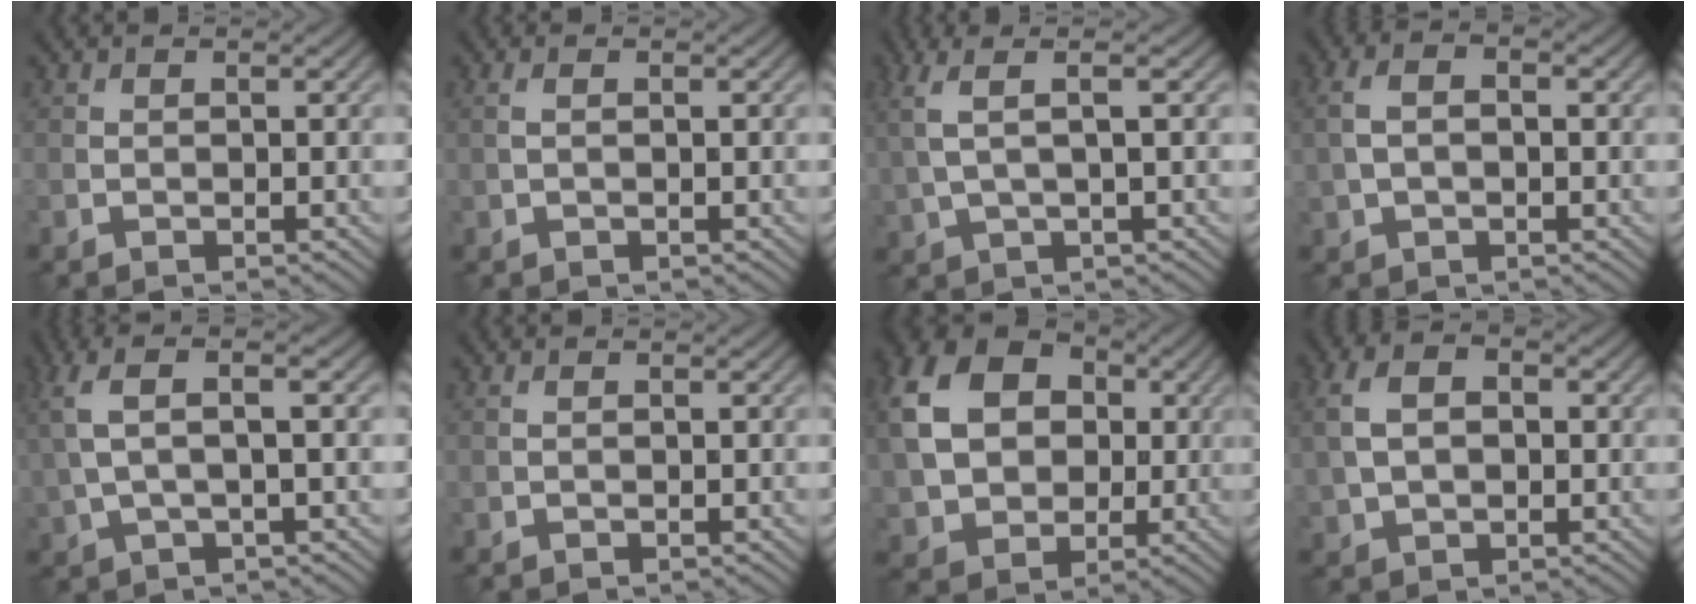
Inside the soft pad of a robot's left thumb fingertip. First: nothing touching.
{"total": 1.0, "force": [0.2, 0.3, 1.0], "torque": [-0.024, 0.004, 0.001]}
{"total": 6.1, "force": [2.1, 1.6, 5.5], "torque": [-0.121, 0.019, 0.038]}
{"total": 4.6, "force": [0.6, 2.6, 3.7], "torque": [-0.090, 0.011, 0.008]}
{"total": 7.5, "force": [2.2, 2.4, 6.8], "torque": [-0.156, 0.017, 0.040]}
{"total": 0.6, "force": [0.2, 0.2, 0.5], "torque": [-0.012, 0.003, 0.002]}
{"total": 13.3, "force": [2.0, 10.4, 8.1], "torque": [-0.218, 0.007, 0.036]}
{"total": 7.2, "force": [1.3, 4.7, 5.3], "torque": [-0.124, 0.005, 0.020]}